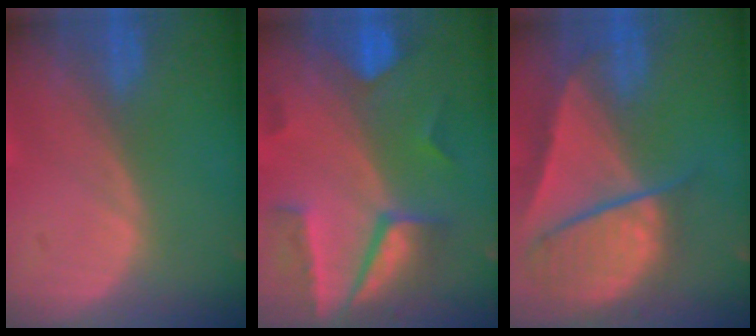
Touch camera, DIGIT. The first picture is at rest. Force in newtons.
{"total": 8.5, "press": 7.8, "slide": 3.4}
{"total": 9.4, "press": 8.1, "slide": 4.8}